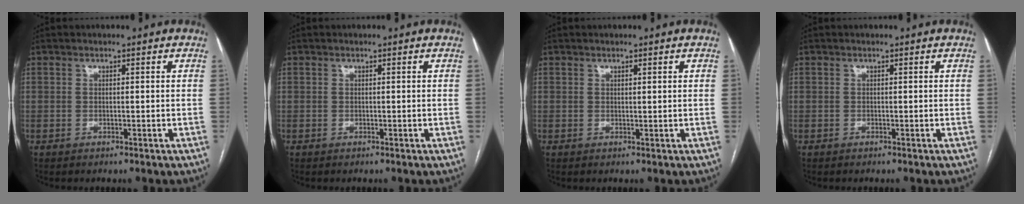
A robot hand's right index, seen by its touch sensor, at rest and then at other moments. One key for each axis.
{"total": 0.0}
{"total": 0.7, "fx": 0.4, "fy": 0.0, "fz": 0.5, "tx": -0.010, "ty": 0.000, "tz": 0.006}
{"total": 0.0}